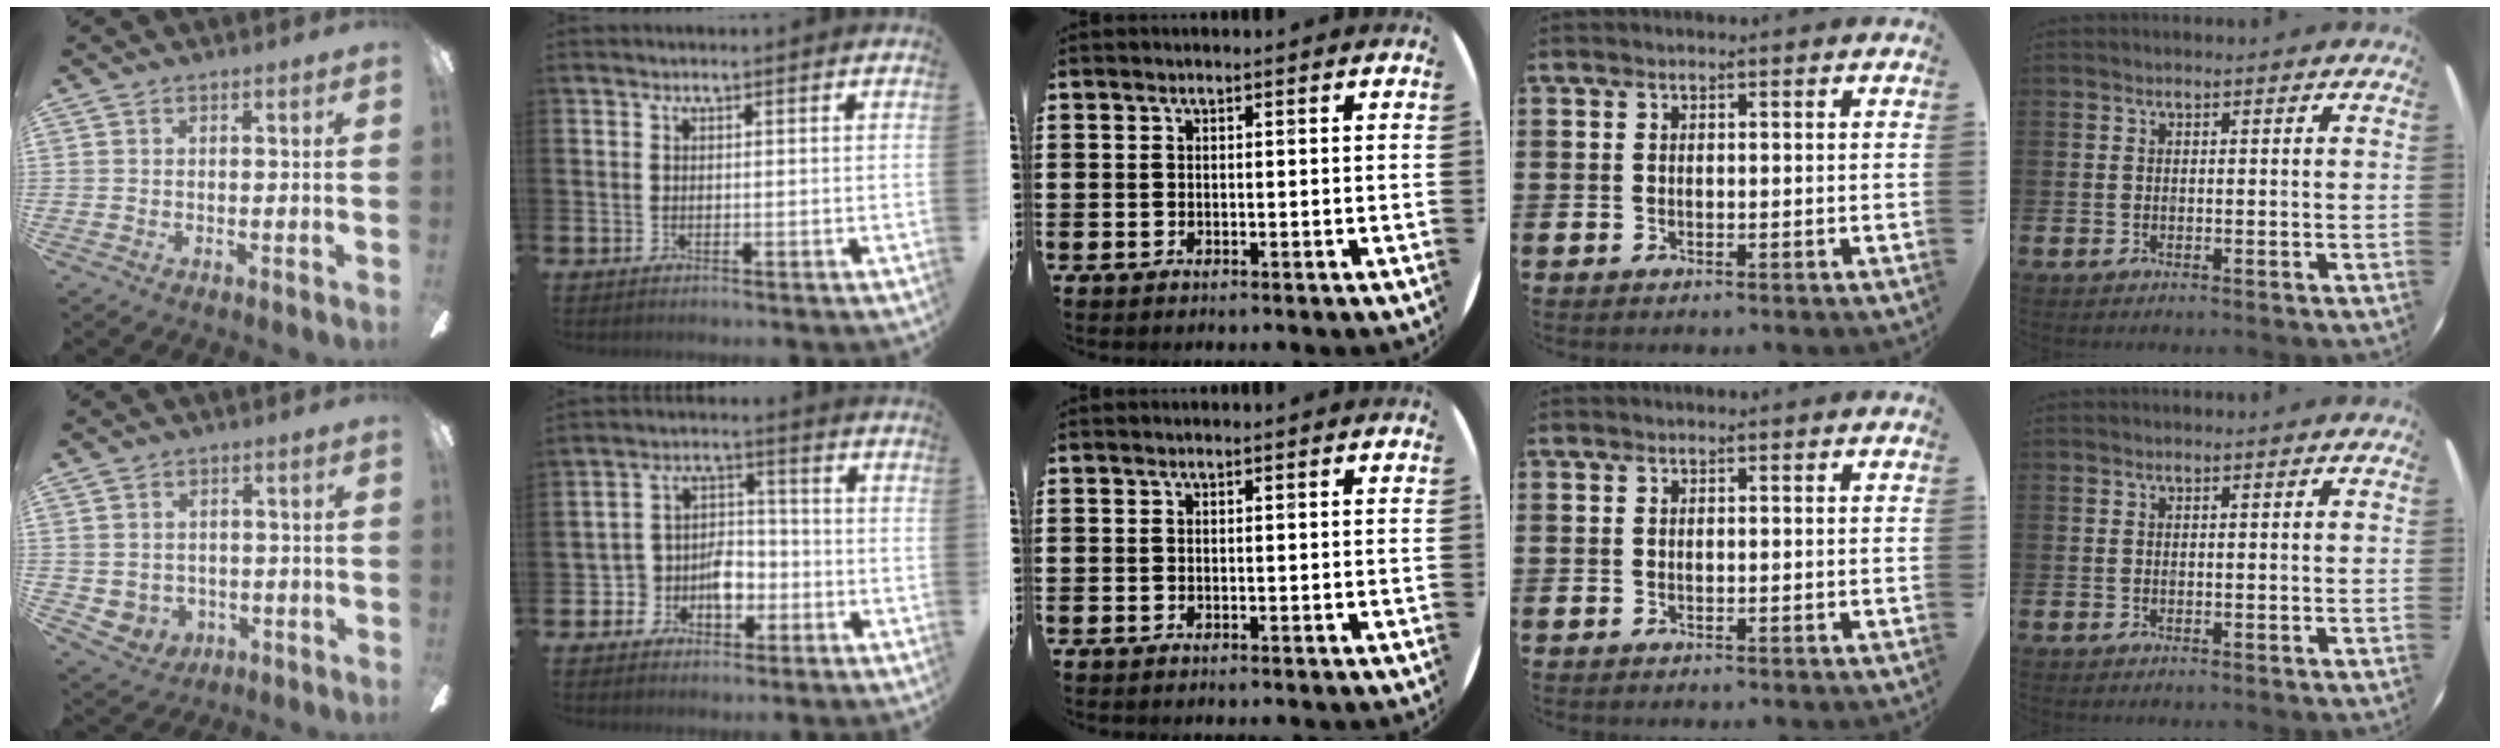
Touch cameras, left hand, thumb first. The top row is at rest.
{"thumb": {"total": 3.4, "force": [0.9, 3.3, 0.4], "torque": [-0.021, -0.001, 0.018]}, "index": {"total": 5.2, "force": [-2.2, 4.1, 2.3], "torque": [-0.047, 0.010, -0.045]}}